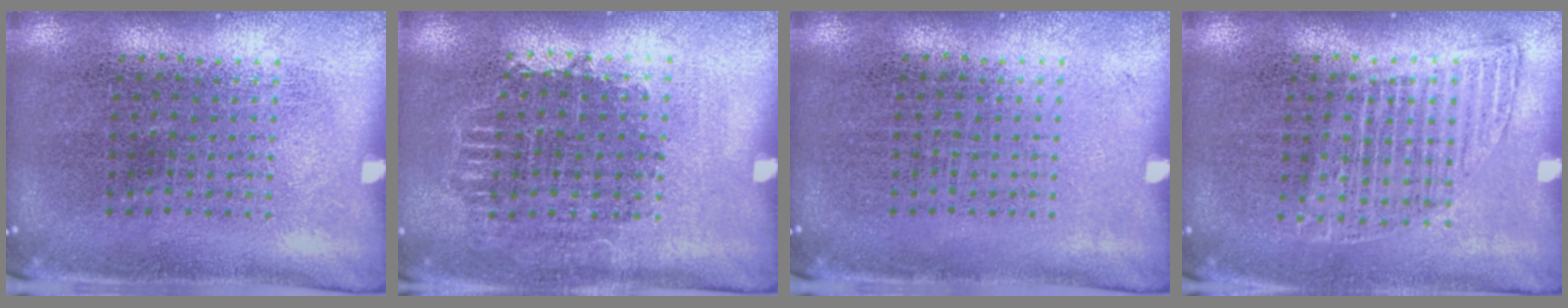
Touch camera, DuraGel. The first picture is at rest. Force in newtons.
{"total": 0.8, "press": 0.7, "slide": 0.3}
{"total": 0.0}
{"total": 1.1, "press": 1.0, "slide": 0.5}